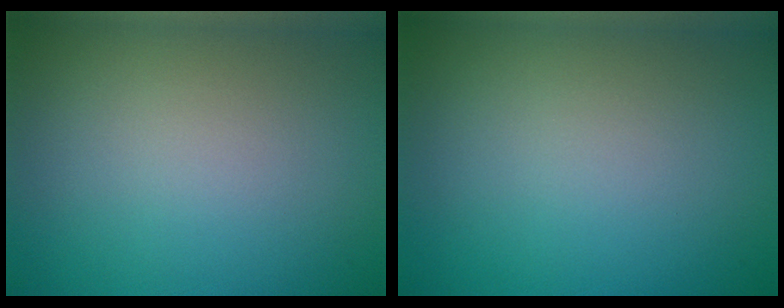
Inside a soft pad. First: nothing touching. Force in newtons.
{"total": 0.0}